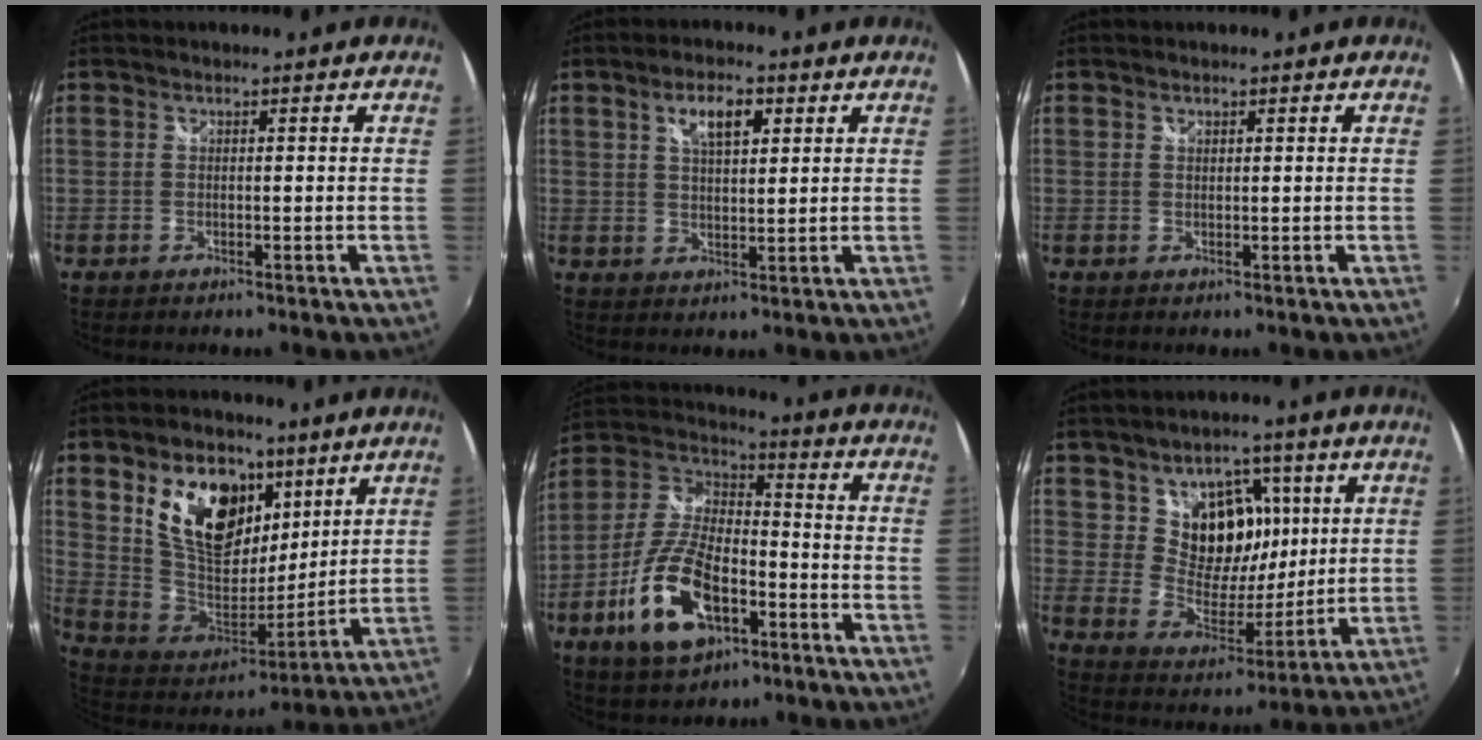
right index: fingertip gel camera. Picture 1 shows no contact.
{"total": 6.0, "force": [2.7, 2.5, 4.8], "torque": [-0.080, 0.010, 0.047]}
{"total": 0.6, "force": [0.3, 0.4, 0.3], "torque": [-0.002, 0.001, 0.005]}
{"total": 19.7, "force": [8.9, 11.9, 12.8], "torque": [-0.252, 0.013, 0.174]}
{"total": 16.9, "force": [-7.3, 8.2, 12.8], "torque": [-0.272, -0.006, -0.131]}
{"total": 12.6, "force": [4.7, 9.7, 6.4], "torque": [-0.107, -0.007, 0.090]}